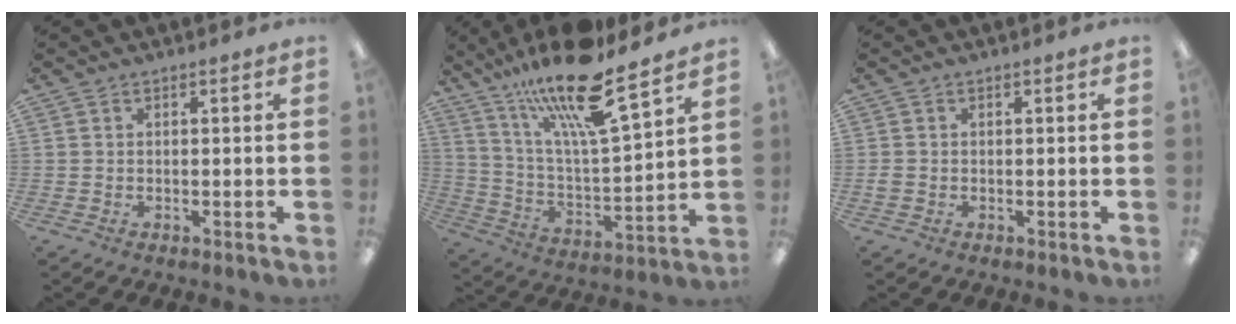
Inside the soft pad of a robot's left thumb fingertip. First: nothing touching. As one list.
[{"total": 20.2, "force": [16.0, 3.4, 12.0], "torque": [-0.221, -0.098, 0.265]}, {"total": 1.2, "force": [-0.2, 1.0, 0.7], "torque": [-0.012, 0.003, -0.004]}]